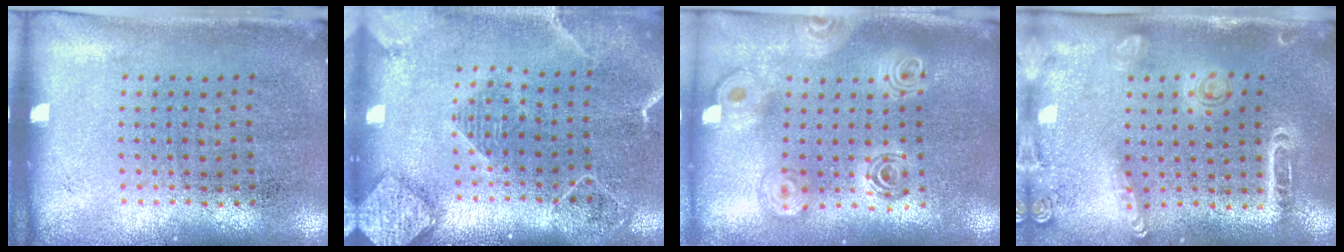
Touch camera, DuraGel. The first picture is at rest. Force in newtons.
{"total": 2.3, "press": 1.9, "slide": 1.2}
{"total": 2.1, "press": 1.7, "slide": 1.2}
{"total": 1.6, "press": 1.5, "slide": 0.4}